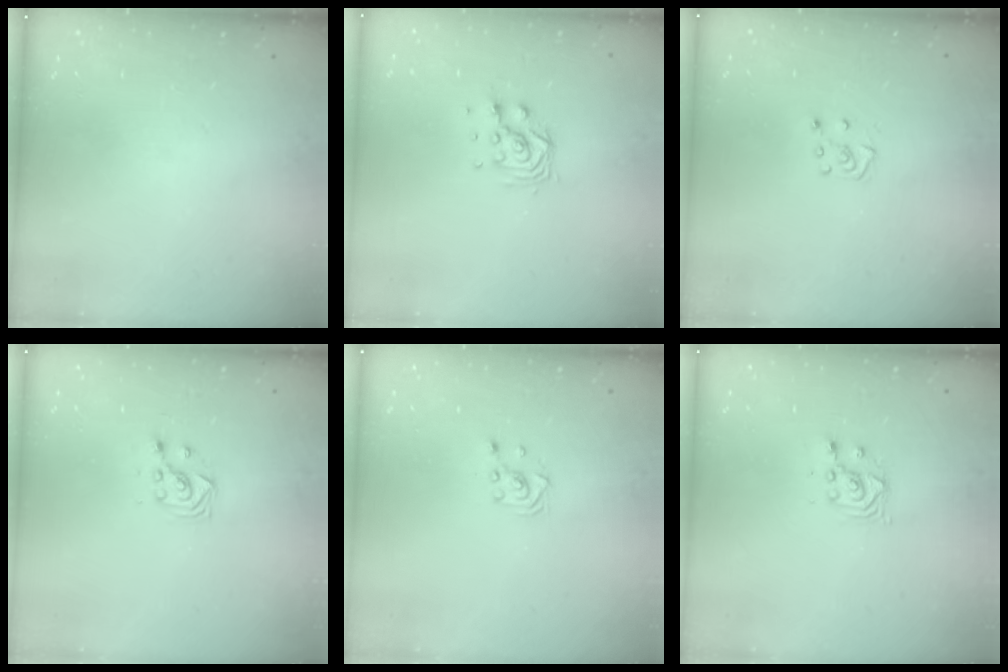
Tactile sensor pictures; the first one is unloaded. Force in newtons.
{"total": 7.5, "press": 7.5, "slide": 0.4}
{"total": 3.7, "press": 3.6, "slide": 0.4}
{"total": 2.9, "press": 2.9, "slide": 0.4}
{"total": 2.8, "press": 2.8, "slide": 0.3}
{"total": 2.8, "press": 2.8, "slide": 0.1}